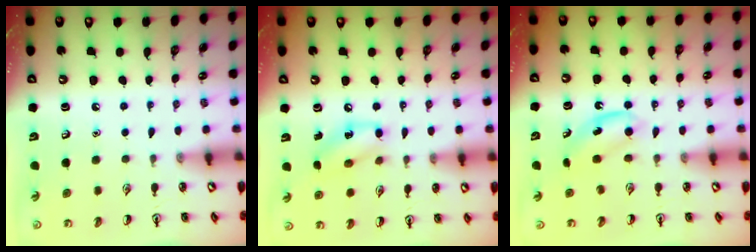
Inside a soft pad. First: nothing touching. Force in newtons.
{"total": 9.1, "press": 9.1, "slide": 0.8}
{"total": 5.6, "press": 5.4, "slide": 1.4}